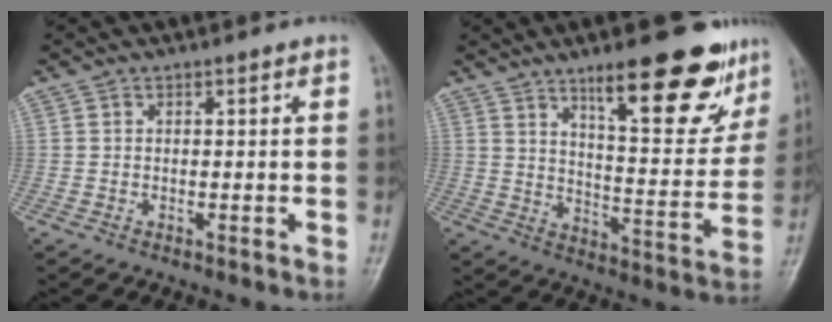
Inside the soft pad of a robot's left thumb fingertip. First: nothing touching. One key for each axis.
{"total": 19.0, "fx": 12.2, "fy": 5.7, "fz": 13.4, "tx": -0.138, "ty": -0.071, "tz": 0.182}